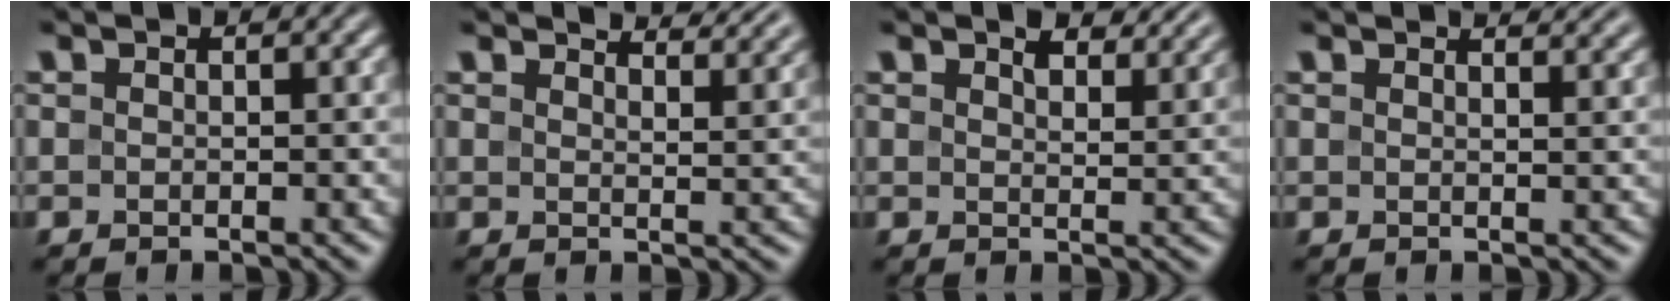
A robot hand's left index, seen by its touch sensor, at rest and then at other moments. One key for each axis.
{"total": 5.0, "fx": 4.6, "fy": 1.0, "fz": 1.8, "tx": -0.023, "ty": 0.004, "tz": 0.047}
{"total": 4.2, "fx": 3.3, "fy": 1.4, "fz": 2.1, "tx": -0.037, "ty": -0.001, "tz": 0.042}
{"total": 2.5, "fx": 2.4, "fy": 0.5, "fz": 0.6, "tx": -0.004, "ty": 0.004, "tz": 0.025}